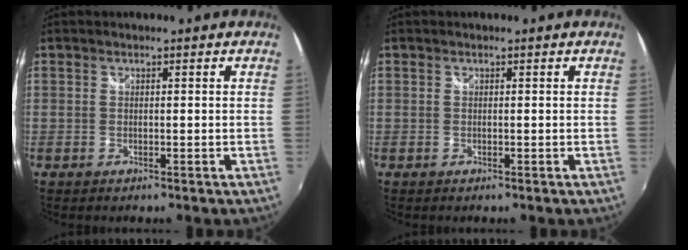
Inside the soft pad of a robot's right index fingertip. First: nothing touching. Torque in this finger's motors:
{"motor_torque": [0.00, 0.00, 0.00, 0.01]}